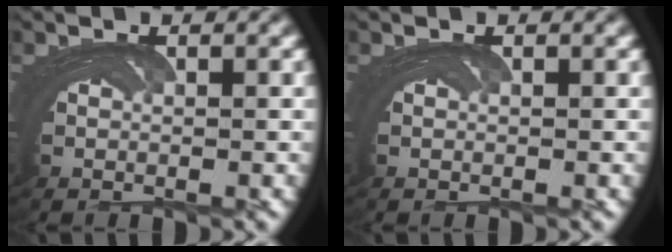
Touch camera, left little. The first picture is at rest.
{"total": 0.0}